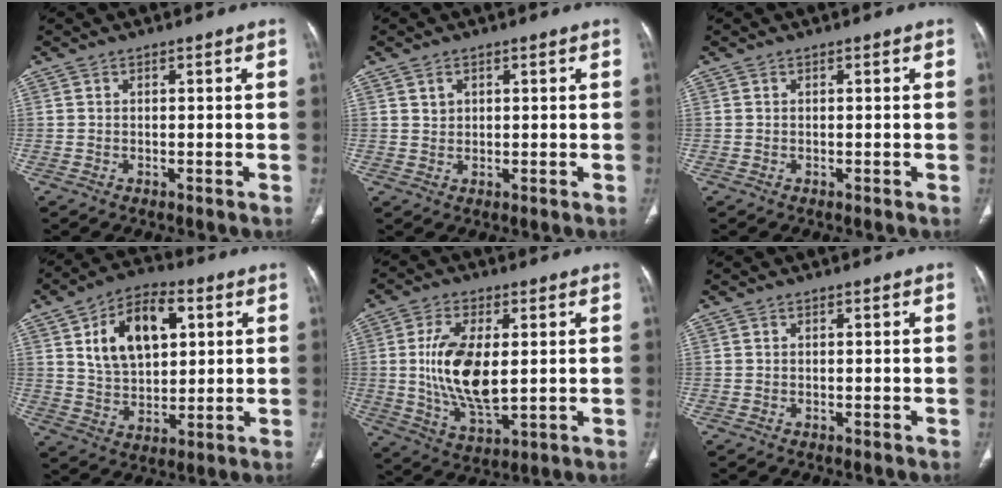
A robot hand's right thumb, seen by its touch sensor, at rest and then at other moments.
{"total": 1.8, "force": [0.9, 1.4, 0.7], "torque": [-0.007, -0.006, 0.018]}
{"total": 0.0}
{"total": 15.1, "force": [4.8, 9.2, 11.0], "torque": [-0.158, -0.002, 0.087]}
{"total": 13.8, "force": [1.1, 6.6, 12.1], "torque": [-0.230, -0.019, 0.027]}
{"total": 0.0}